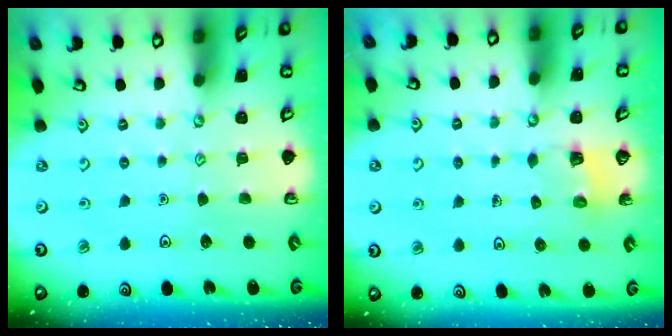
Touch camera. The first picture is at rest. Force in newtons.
{"total": 2.6, "press": 2.6, "slide": 0.3}